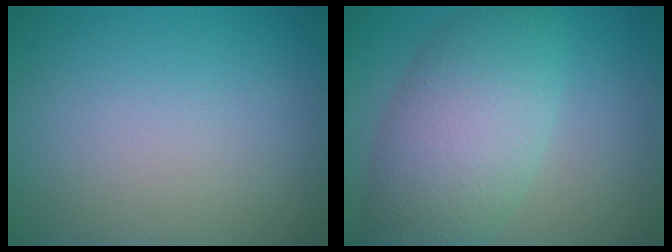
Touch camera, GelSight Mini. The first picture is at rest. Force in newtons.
{"total": 8.1, "press": 8.1, "slide": 0.3}